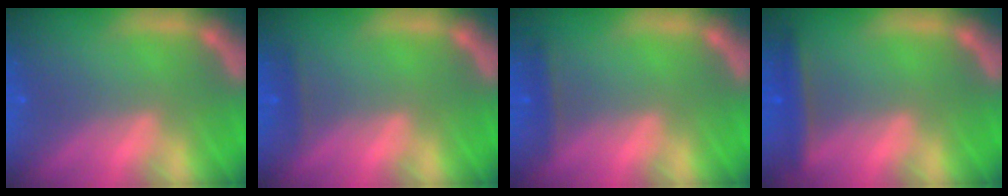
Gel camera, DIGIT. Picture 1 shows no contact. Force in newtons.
{"total": 0.9}
{"total": 1.4}
{"total": 2.4}